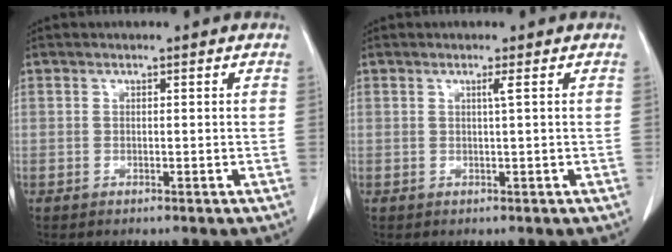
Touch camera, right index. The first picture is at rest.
{"total": 0.9, "force": [0.3, -0.3, 0.7], "torque": [-0.020, -0.003, 0.009]}